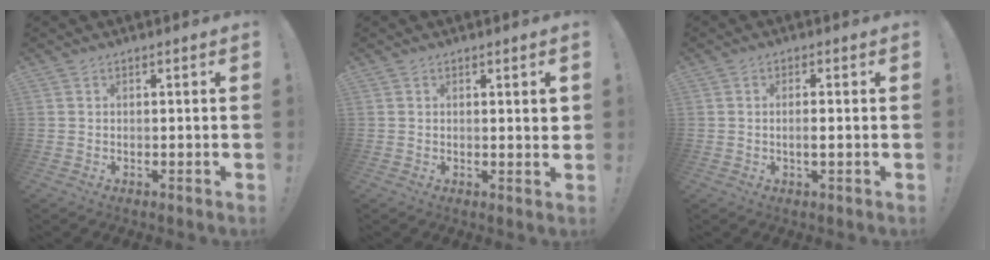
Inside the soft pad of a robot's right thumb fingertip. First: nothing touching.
{"total": 1.9, "force": [1.1, 0.4, 1.5], "torque": [-0.015, -0.005, 0.015]}
{"total": 2.6, "force": [-0.4, 0.4, 2.5], "torque": [-0.041, 0.000, -0.008]}